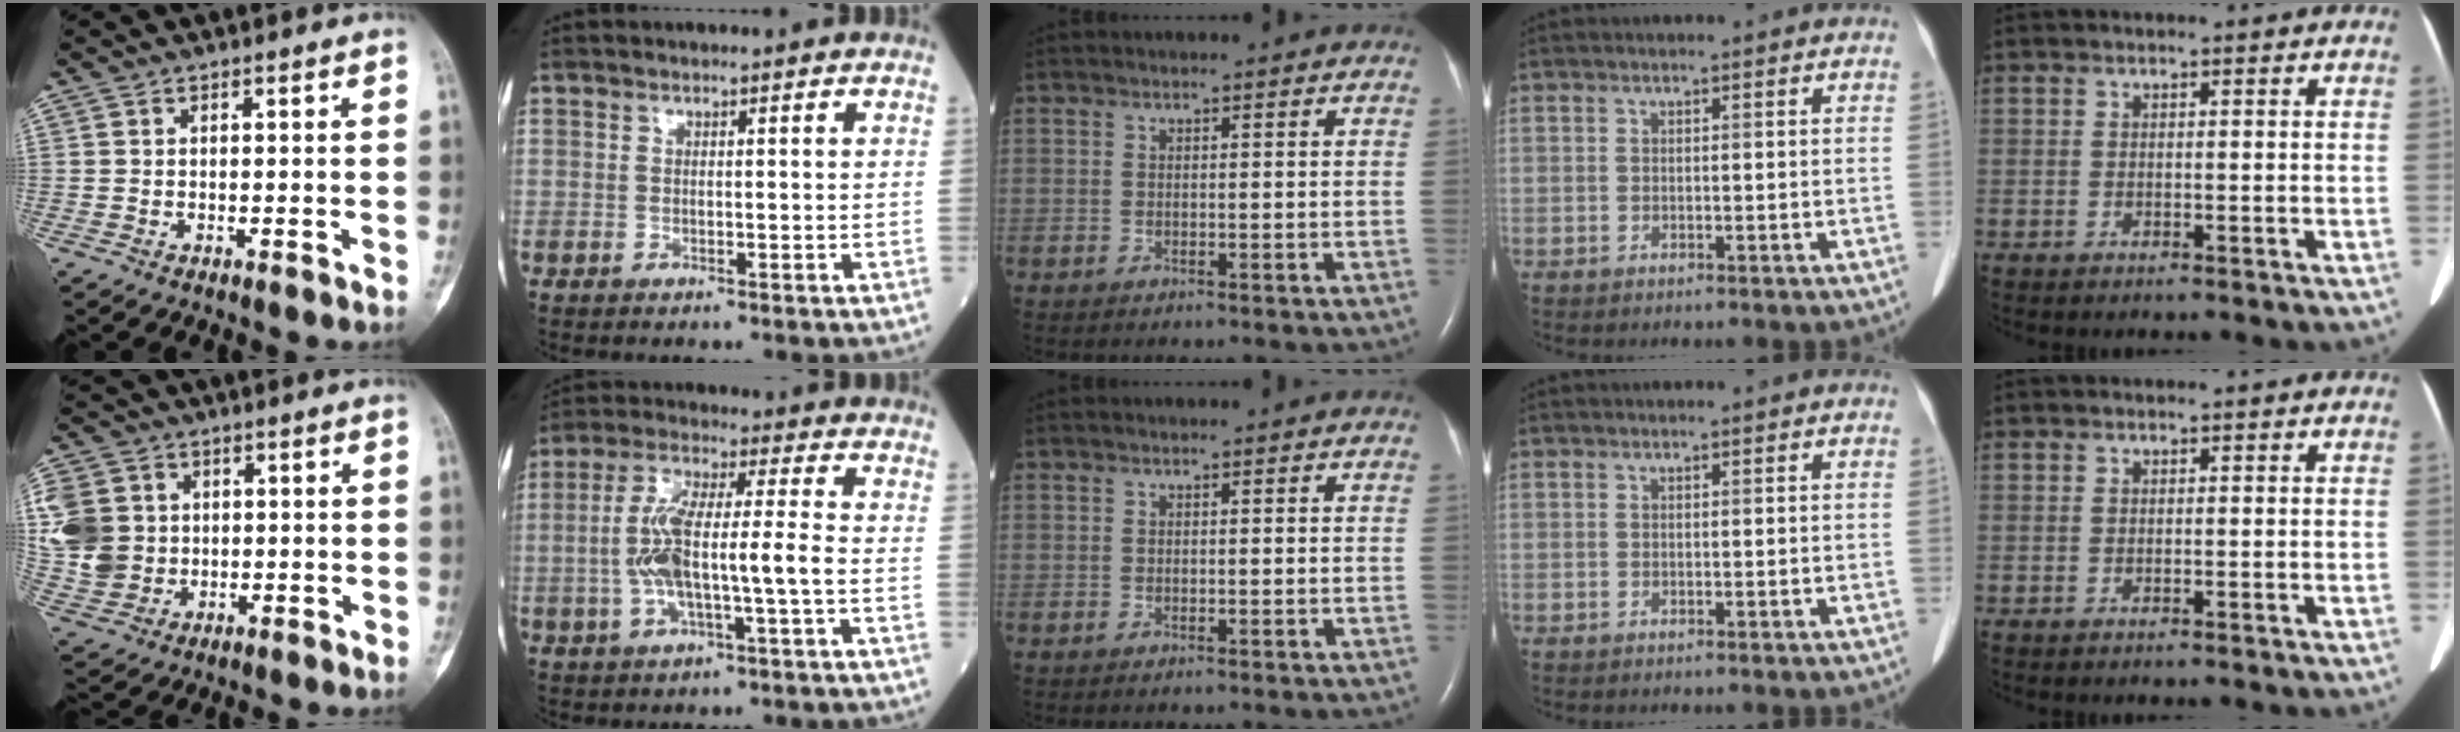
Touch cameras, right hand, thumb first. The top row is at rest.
{"thumb": {"total": 12.4, "force": [1.7, 10.8, 5.8], "torque": [-0.114, 0.006, 0.046]}, "index": {"total": 10.5, "force": [-1.7, 1.2, 10.3], "torque": [-0.204, 0.016, -0.034]}}